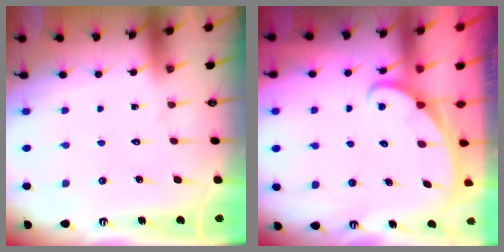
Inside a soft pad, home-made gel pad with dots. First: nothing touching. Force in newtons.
{"total": 2.2, "press": 2.2, "slide": 0.1}